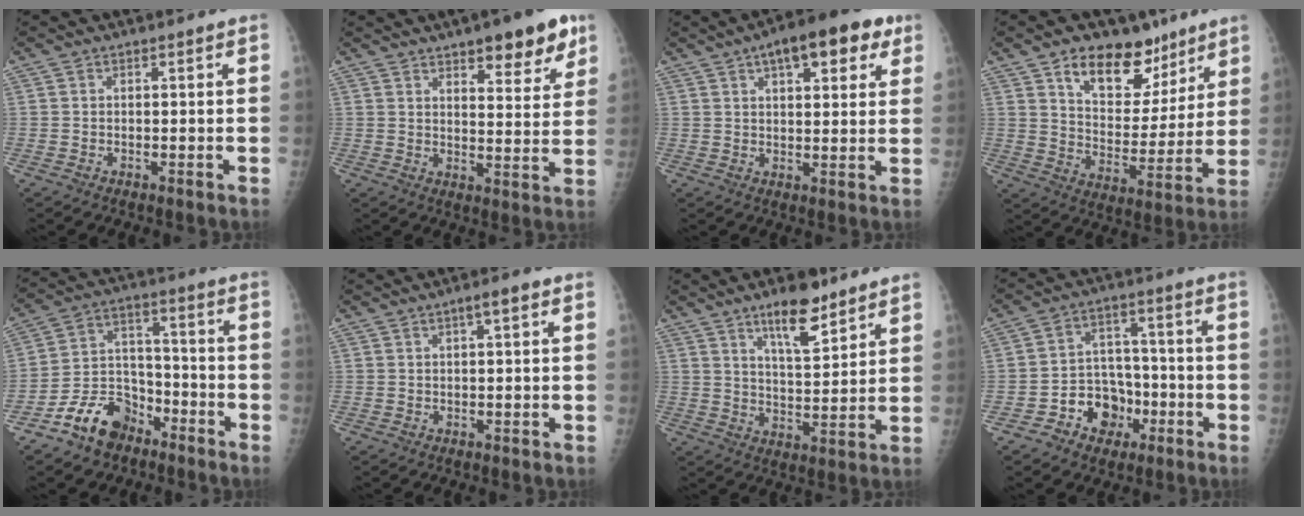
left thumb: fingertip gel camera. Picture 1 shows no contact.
{"total": 11.6, "force": [7.2, 4.0, 8.1], "torque": [-0.075, -0.036, 0.098]}
{"total": 13.2, "force": [6.7, 5.5, 9.9], "torque": [-0.103, 0.000, 0.088]}
{"total": 16.0, "force": [10.2, 9.3, 8.1], "torque": [-0.067, -0.057, 0.168]}
{"total": 11.2, "force": [-7.5, 7.0, 4.3], "torque": [-0.054, 0.067, -0.137]}
{"total": 2.5, "force": [1.0, 0.5, 2.3], "torque": [-0.035, 0.006, 0.013]}
{"total": 11.0, "force": [7.2, 3.5, 7.6], "torque": [-0.106, -0.045, 0.122]}
{"total": 9.3, "force": [-4.2, 7.3, 3.9], "torque": [-0.017, 0.041, -0.068]}